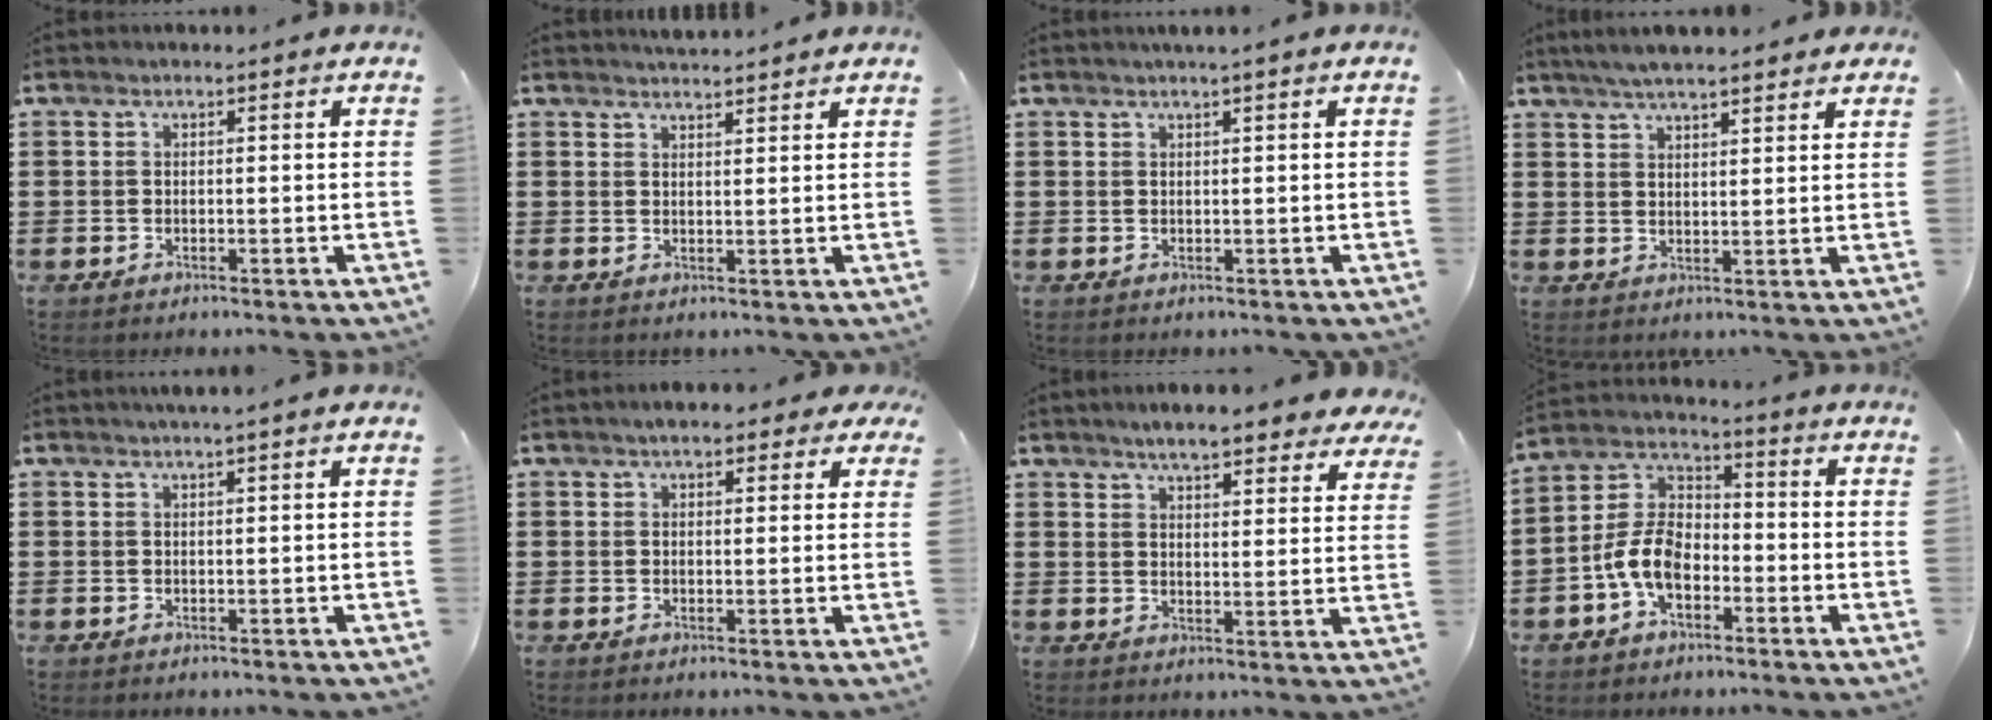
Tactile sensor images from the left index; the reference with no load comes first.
{"total": 2.1, "force": [2.1, 0.0, 0.1], "torque": [-0.007, -0.003, 0.041]}
{"total": 1.0, "force": [0.7, -0.2, 0.7], "torque": [-0.012, -0.001, 0.013]}
{"total": 4.2, "force": [3.7, 0.5, 1.9], "torque": [-0.046, 0.000, 0.068]}
{"total": 1.2, "force": [0.9, -0.2, 0.7], "torque": [-0.013, -0.001, 0.017]}
{"total": 3.3, "force": [2.5, 1.2, 1.7], "torque": [-0.033, 0.004, 0.043]}
{"total": 5.7, "force": [5.2, 0.6, 2.2], "torque": [-0.054, -0.018, 0.092]}
{"total": 8.0, "force": [-3.6, 4.8, 5.4], "torque": [-0.136, 0.007, -0.076]}